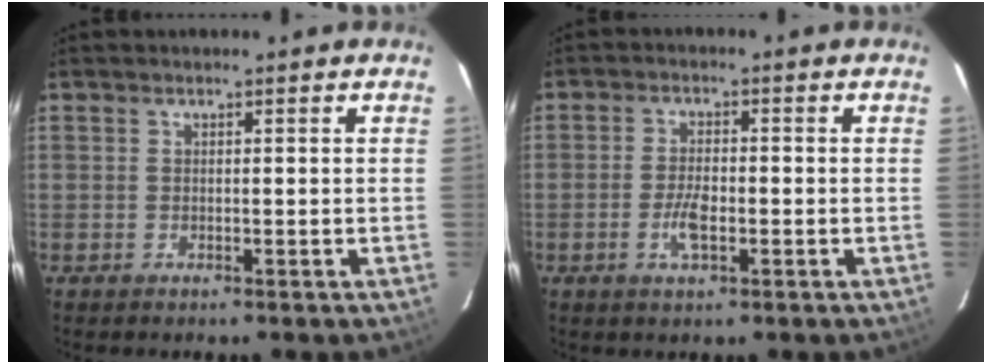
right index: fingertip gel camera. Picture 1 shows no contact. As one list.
[{"total": 4.6, "force": [-1.5, 1.9, 3.9], "torque": [-0.080, -0.002, -0.028]}]